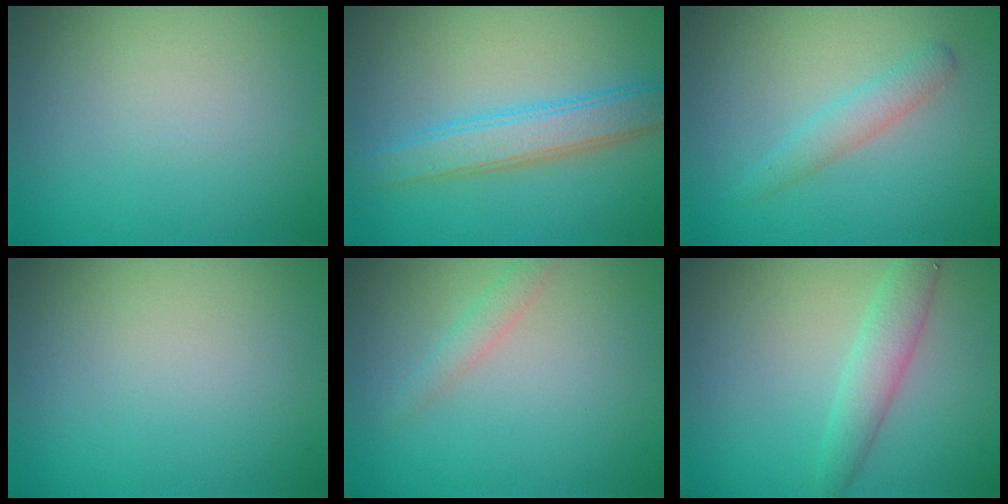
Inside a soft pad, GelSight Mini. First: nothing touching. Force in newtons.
{"total": 3.9, "press": 3.9, "slide": 0.1}
{"total": 1.9, "press": 1.9, "slide": 0.1}
{"total": 0.0}
{"total": 1.4, "press": 1.4, "slide": 0.1}
{"total": 2.8, "press": 2.8, "slide": 0.2}